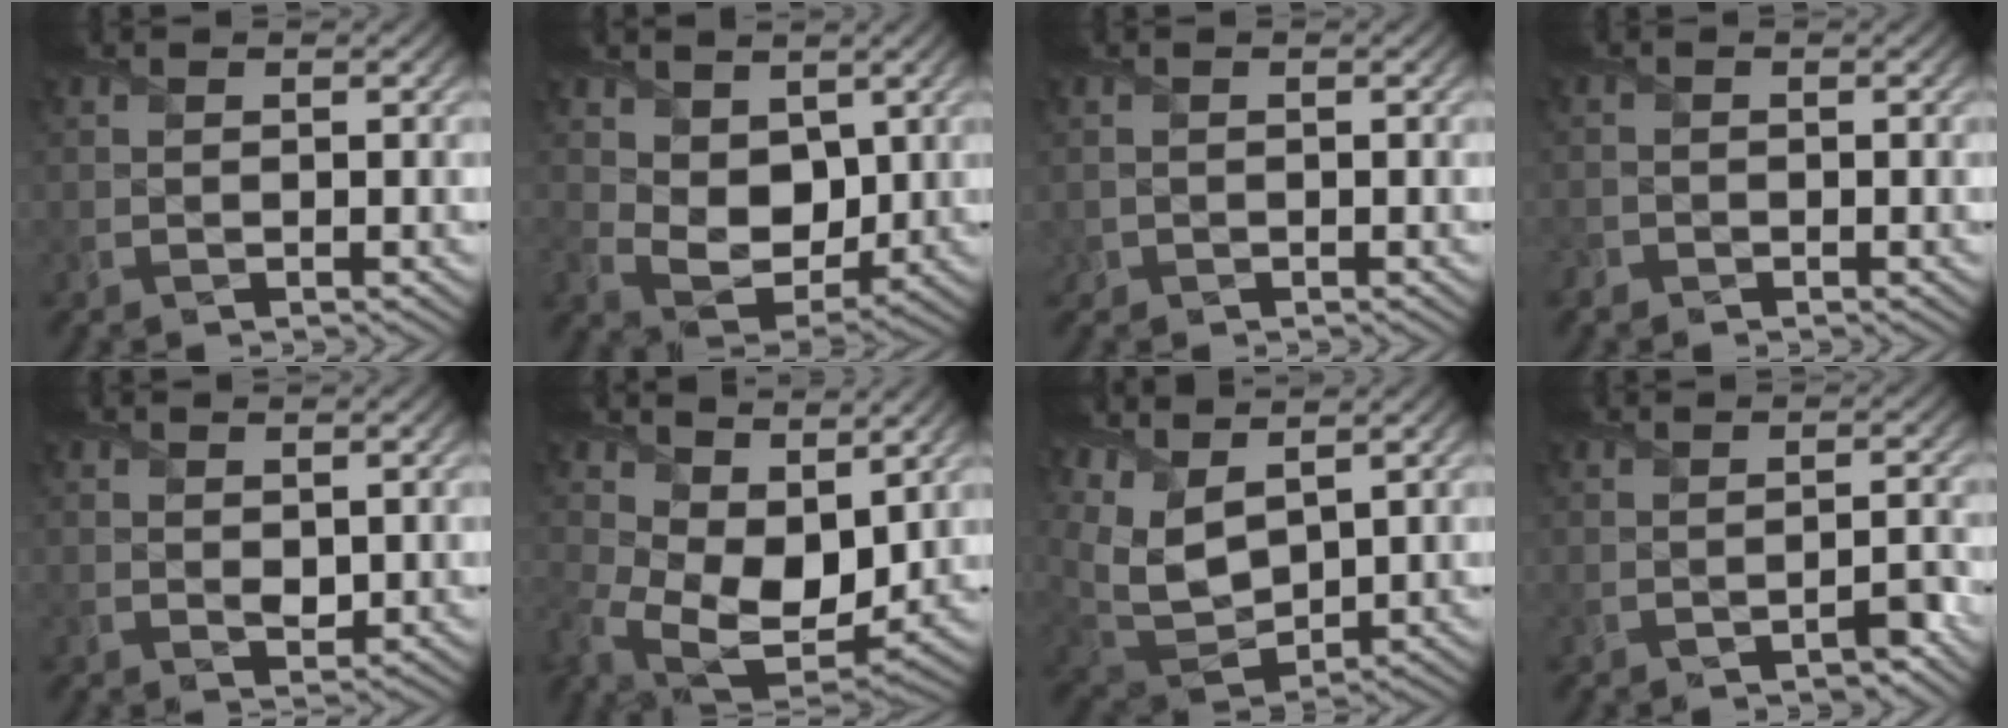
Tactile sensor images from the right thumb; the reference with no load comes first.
{"total": 7.3, "force": [2.3, 5.3, 4.5], "torque": [-0.117, -0.024, 0.043]}
{"total": 1.0, "force": [-0.3, 1.0, 0.1], "torque": [0.000, -0.007, -0.009]}
{"total": 1.0, "force": [-0.8, 0.6, 0.0], "torque": [-0.002, -0.002, -0.019]}
{"total": 1.6, "force": [0.4, 1.2, 1.1], "torque": [-0.024, -0.006, 0.010]}
{"total": 11.8, "force": [2.7, 8.1, 8.2], "torque": [-0.192, -0.032, 0.058]}
{"total": 9.6, "force": [5.3, 4.7, 6.5], "torque": [-0.193, 0.003, 0.114]}
{"total": 1.8, "force": [-1.1, 0.4, 1.3], "torque": [-0.018, 0.002, -0.016]}